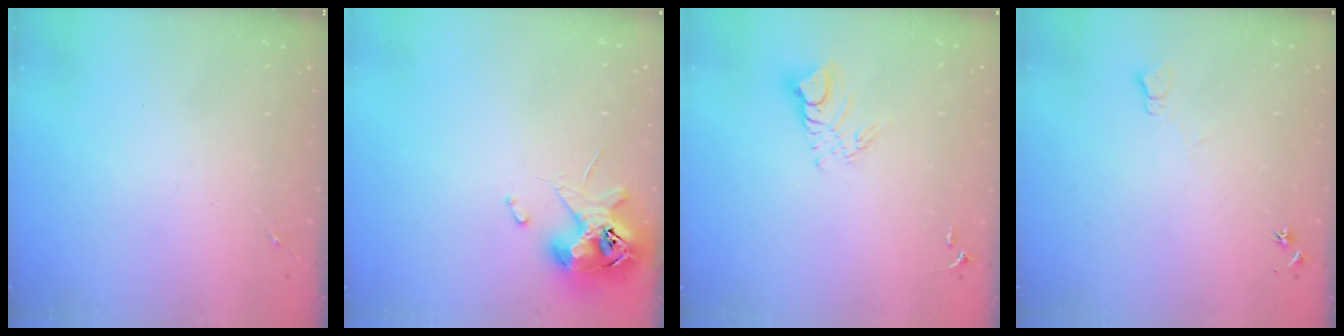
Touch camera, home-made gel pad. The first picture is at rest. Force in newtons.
{"total": 11.8, "press": 11.6, "slide": 1.9}
{"total": 8.6, "press": 8.6, "slide": 0.8}
{"total": 6.2, "press": 6.1, "slide": 0.8}